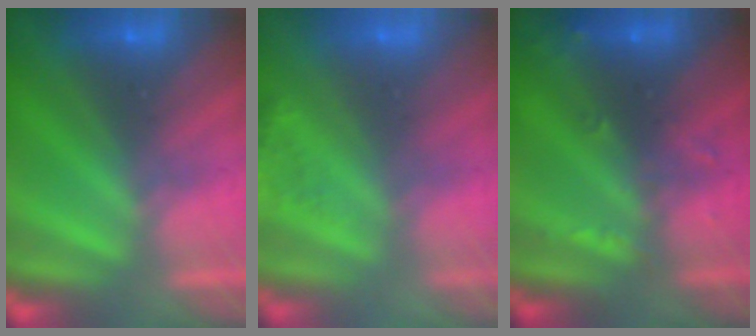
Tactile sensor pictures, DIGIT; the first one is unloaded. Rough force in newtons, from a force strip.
{"total": 9.2}
{"total": 2.8}